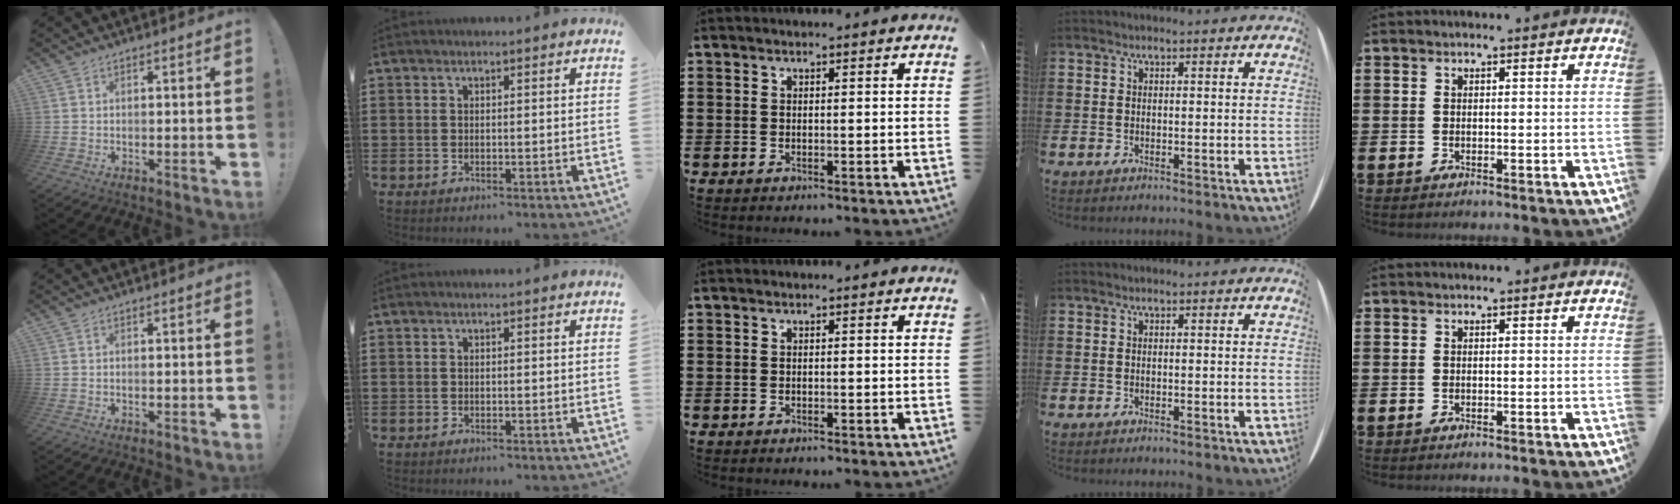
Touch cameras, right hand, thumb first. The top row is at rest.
{}